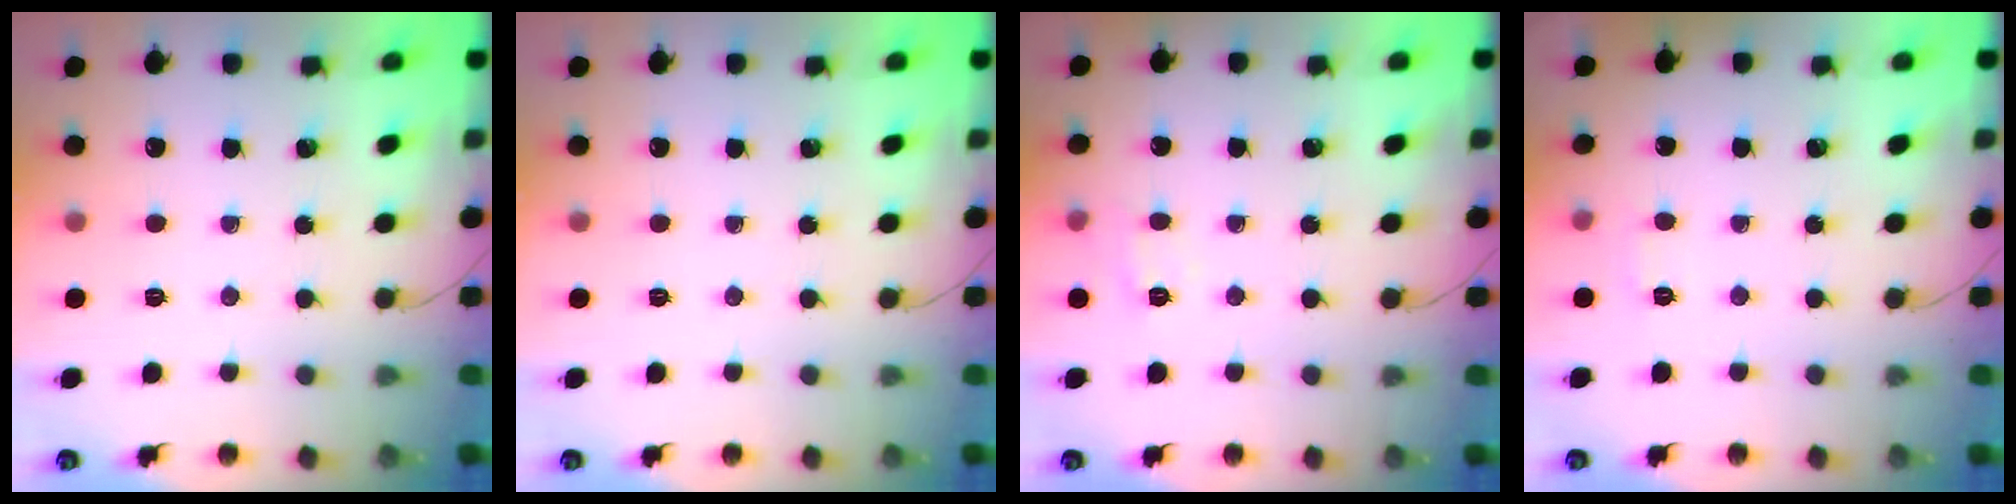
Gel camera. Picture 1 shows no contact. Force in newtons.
{"total": 0.0}
{"total": 6.5, "press": 6.4, "slide": 1.1}
{"total": 2.0, "press": 1.7, "slide": 1.0}